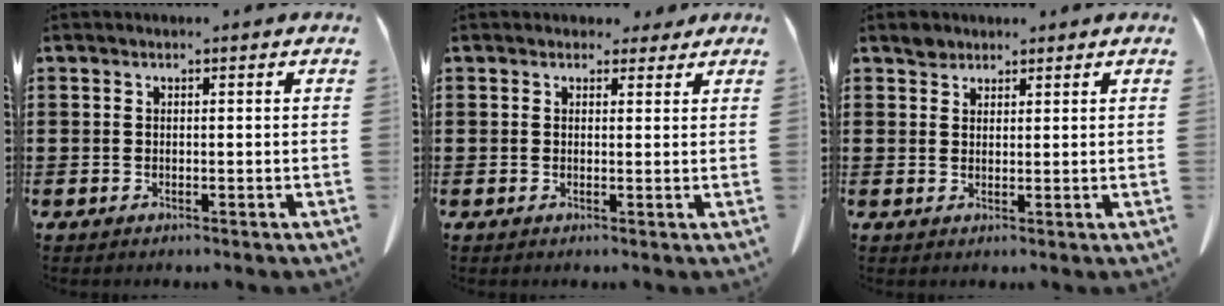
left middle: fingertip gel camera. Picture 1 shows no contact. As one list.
[{"total": 2.3, "force": [1.8, 1.2, 0.6], "torque": [-0.003, -0.001, 0.032]}, {"total": 1.9, "force": [1.7, 0.9, 0.3], "torque": [-0.002, -0.003, 0.033]}]